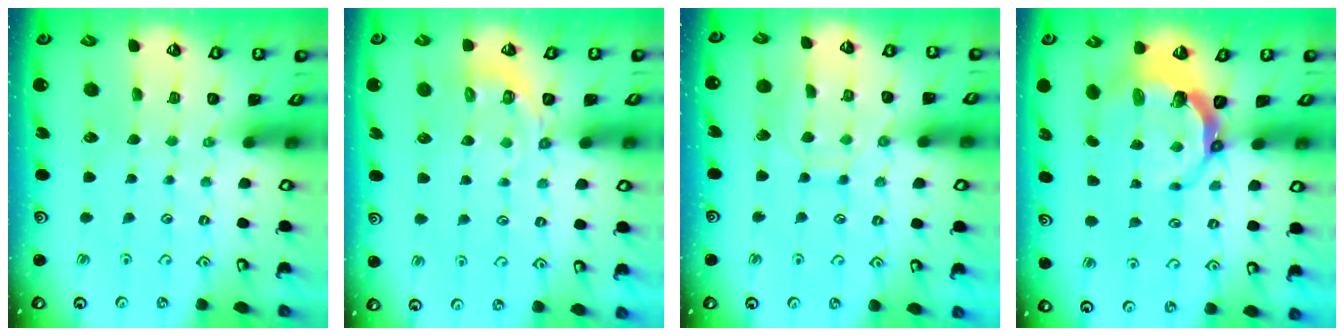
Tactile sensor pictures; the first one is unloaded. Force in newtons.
{"total": 4.5, "press": 4.1, "slide": 1.8}
{"total": 9.3, "press": 9.2, "slide": 0.8}
{"total": 7.1, "press": 5.7, "slide": 4.2}